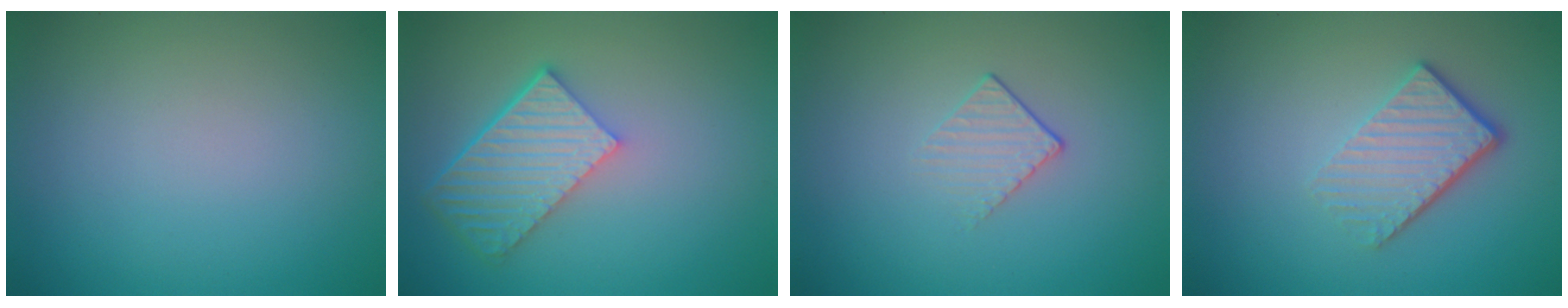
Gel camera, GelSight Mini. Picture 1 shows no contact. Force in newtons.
{"total": 5.8, "press": 4.2, "slide": 4.0}
{"total": 1.3, "press": 0.7, "slide": 1.1}
{"total": 4.3, "press": 2.9, "slide": 3.2}